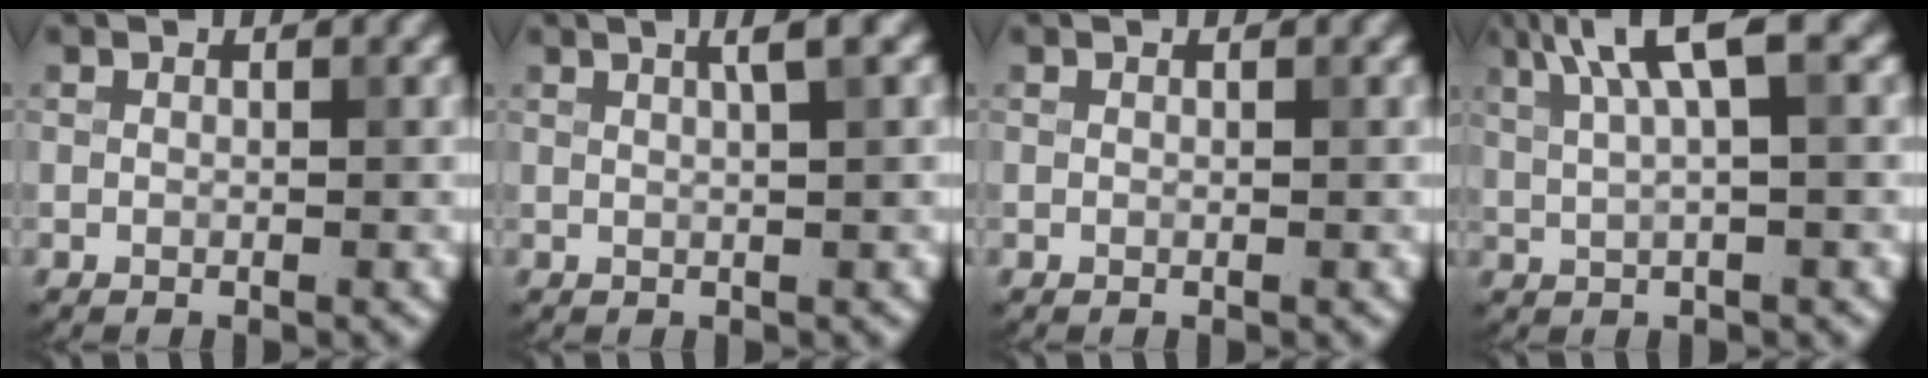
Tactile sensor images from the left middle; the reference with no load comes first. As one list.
[{"total": 2.2, "force": [1.0, 0.5, 1.9], "torque": [-0.023, 0.007, 0.011]}, {"total": 0.0}, {"total": 5.6, "force": [2.8, 1.3, 4.8], "torque": [-0.080, 0.013, 0.050]}]